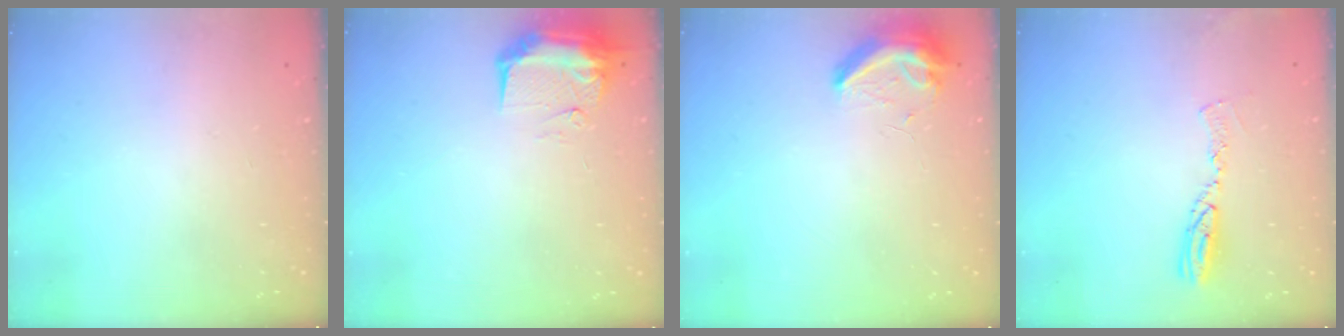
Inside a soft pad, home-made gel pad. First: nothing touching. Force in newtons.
{"total": 9.2, "press": 9.1, "slide": 0.9}
{"total": 8.4, "press": 8.3, "slide": 0.7}
{"total": 7.2, "press": 7.1, "slide": 0.6}